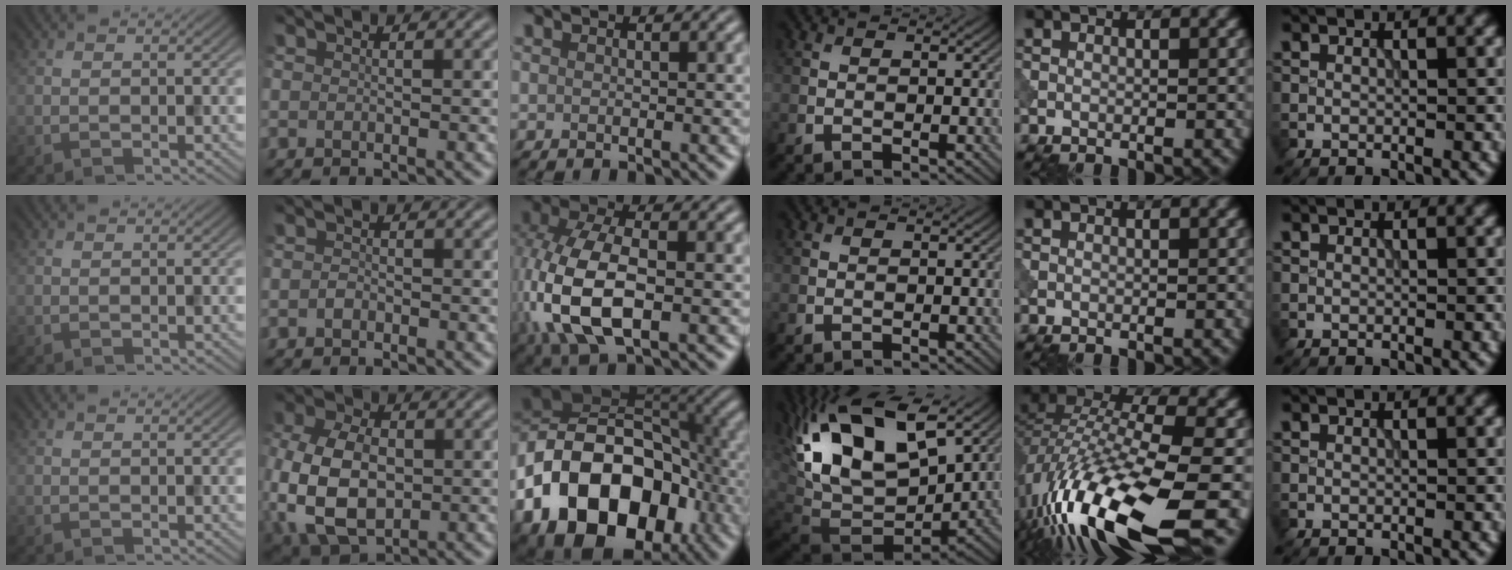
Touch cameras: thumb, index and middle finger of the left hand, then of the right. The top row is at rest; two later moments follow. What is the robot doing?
{"motion": "extract", "object": "peg toy"}